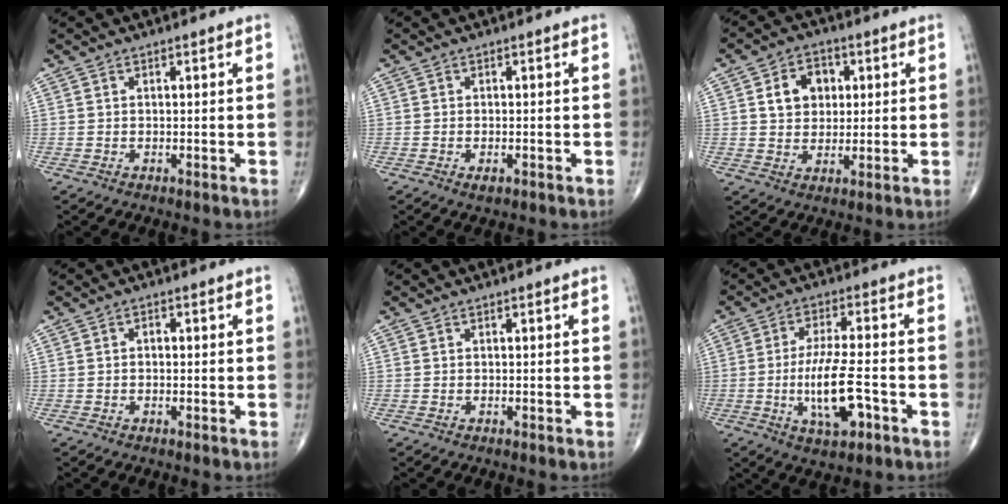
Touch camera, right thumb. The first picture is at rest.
{"total": 1.3, "force": [-0.6, 0.6, 1.1], "torque": [-0.017, 0.001, -0.008]}
{"total": 9.1, "force": [2.4, 7.1, 5.2], "torque": [-0.050, -0.002, 0.039]}
{"total": 0.7, "force": [0.0, 0.5, 0.5], "torque": [-0.003, 0.000, -0.003]}
{"total": 0.0}
{"total": 10.9, "force": [-3.1, 3.4, 9.9], "torque": [-0.184, 0.010, -0.051]}